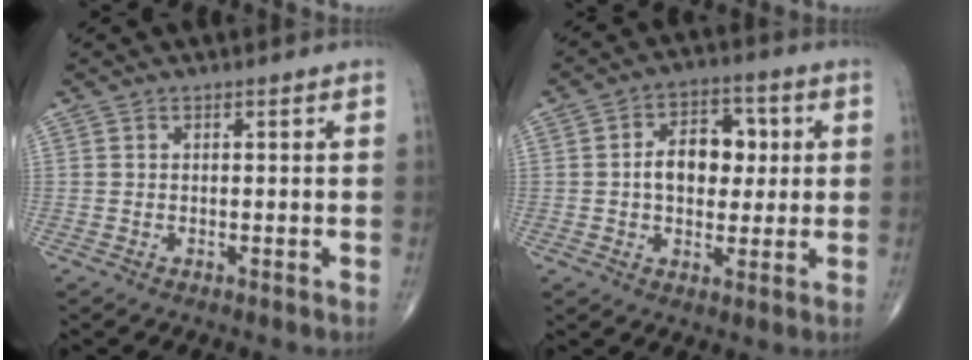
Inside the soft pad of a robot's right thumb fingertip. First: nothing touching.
{"total": 10.4, "force": [1.0, 7.0, 7.6], "torque": [-0.082, 0.013, 0.012]}